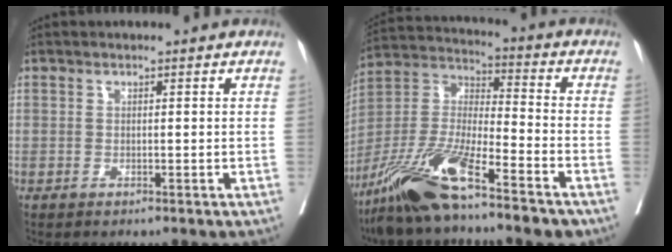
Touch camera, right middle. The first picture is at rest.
{"total": 16.6, "force": [-11.6, 2.3, 11.7], "torque": [-0.257, -0.019, -0.215]}